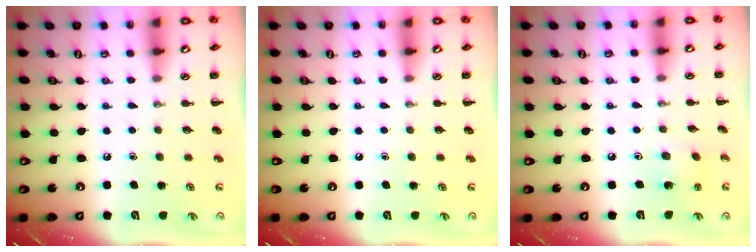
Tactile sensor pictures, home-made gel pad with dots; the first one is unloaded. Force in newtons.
{"total": 0.0}
{"total": 1.6, "press": 1.5, "slide": 0.5}